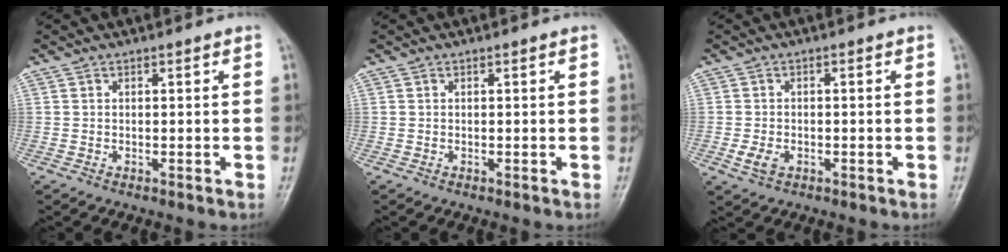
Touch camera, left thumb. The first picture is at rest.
{"total": 0.0}
{"total": 3.0, "force": [-1.1, 2.1, 1.8], "torque": [-0.035, -0.001, -0.019]}